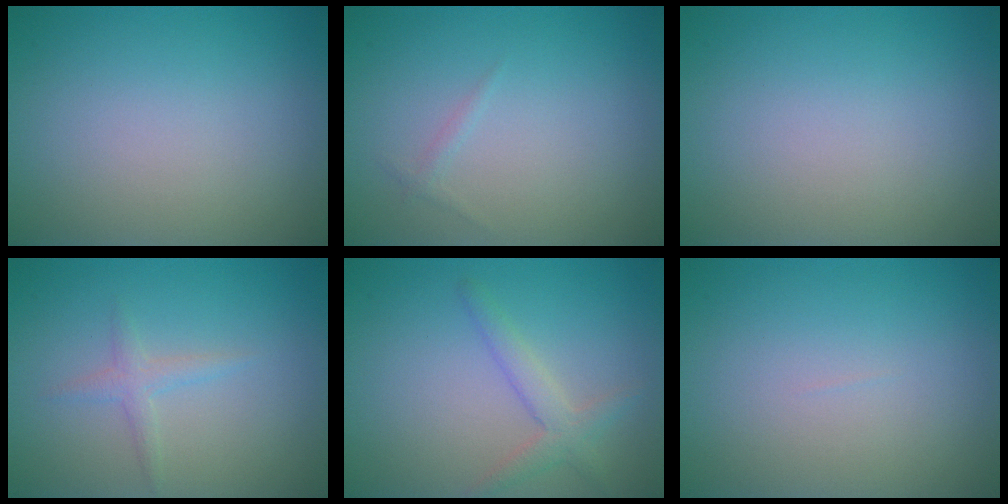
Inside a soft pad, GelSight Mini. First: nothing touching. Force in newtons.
{"total": 0.5, "press": 0.5, "slide": 0.1}
{"total": 0.0}
{"total": 1.4, "press": 1.4, "slide": 0.1}
{"total": 2.2, "press": 2.2, "slide": 0.1}
{"total": 0.0}